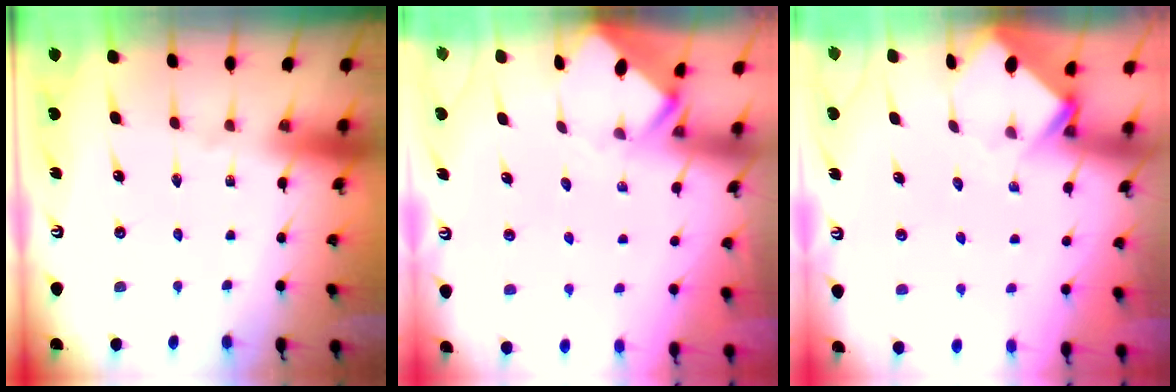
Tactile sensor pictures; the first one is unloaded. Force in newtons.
{"total": 3.5, "press": 3.5, "slide": 0.2}
{"total": 4.0, "press": 4.0, "slide": 0.2}